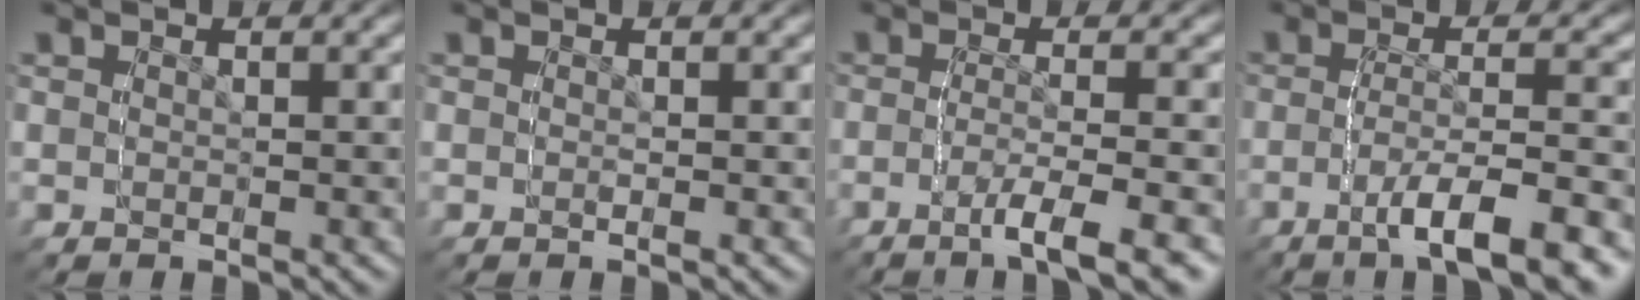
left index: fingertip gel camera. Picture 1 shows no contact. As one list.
[{"total": 0.7, "force": [-0.1, -0.6, -0.3], "torque": [0.002, 0.004, -0.002]}, {"total": 3.3, "force": [-1.8, -2.5, 1.4], "torque": [-0.010, 0.023, -0.040]}, {"total": 3.5, "force": [-2.3, -1.4, 2.2], "torque": [-0.021, 0.033, -0.044]}]